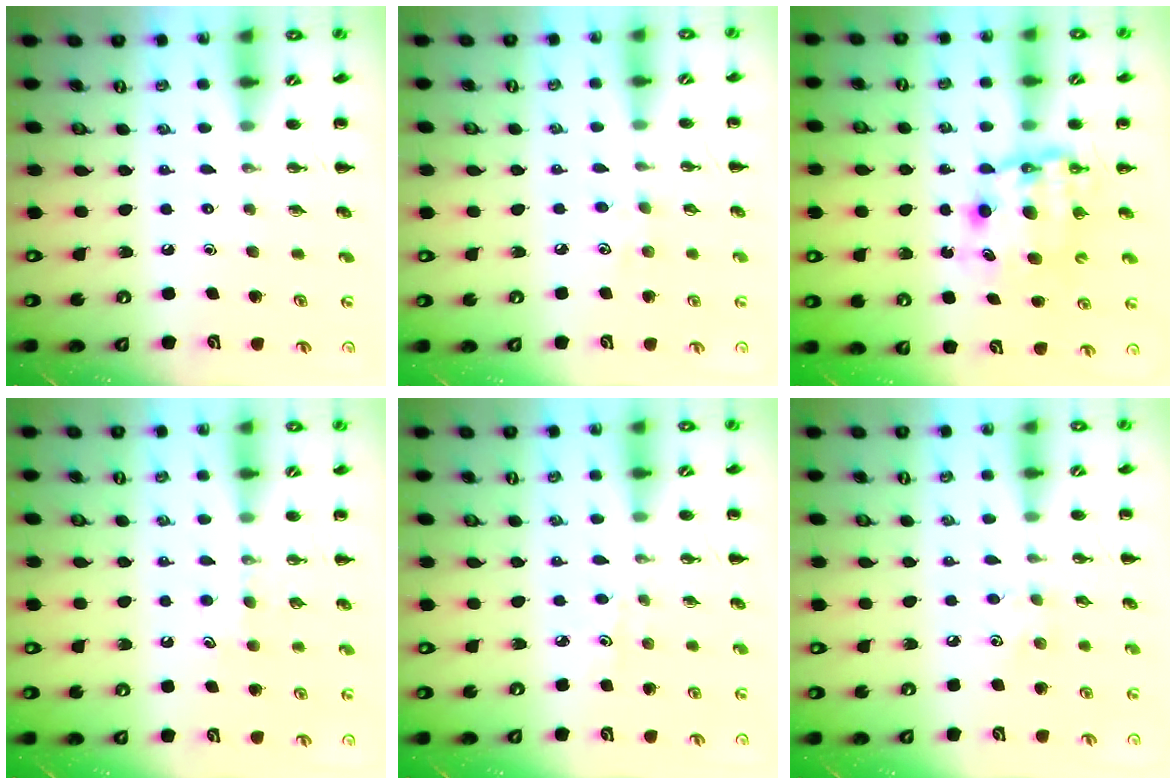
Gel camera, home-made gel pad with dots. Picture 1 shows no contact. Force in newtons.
{"total": 5.2, "press": 5.1, "slide": 1.1}
{"total": 7.1, "press": 6.8, "slide": 2.0}
{"total": 3.9, "press": 3.6, "slide": 1.3}
{"total": 2.8, "press": 2.6, "slide": 0.9}
{"total": 4.0, "press": 3.9, "slide": 0.8}